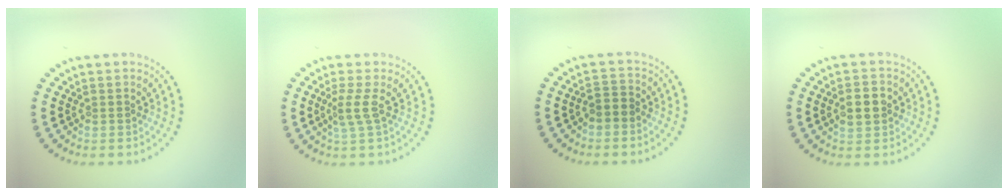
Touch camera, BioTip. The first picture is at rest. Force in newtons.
{"total": 1.8, "press": 1.2, "slide": 1.3}
{"total": 1.6, "press": 1.4, "slide": 0.8}
{"total": 2.8, "press": 2.8, "slide": 0.2}